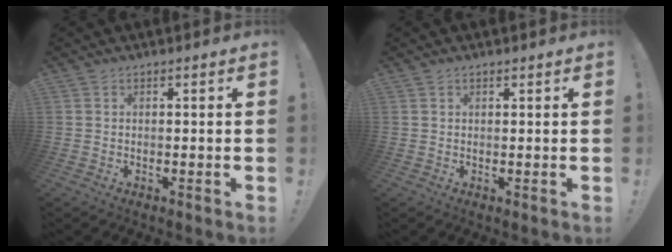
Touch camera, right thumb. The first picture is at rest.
{"total": 0.6, "force": [0.5, 0.3, 0.2], "torque": [-0.003, 0.000, 0.010]}